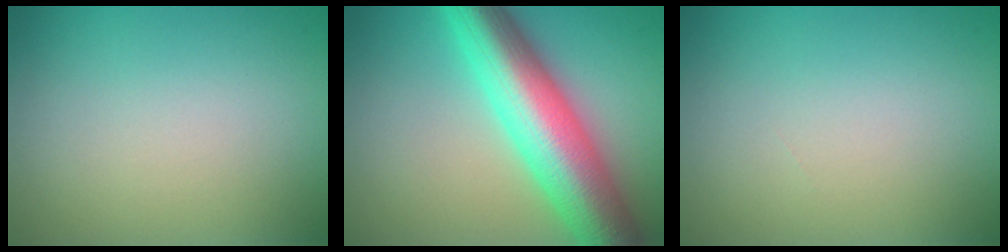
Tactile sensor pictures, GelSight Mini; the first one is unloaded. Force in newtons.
{"total": 11.1, "press": 11.1, "slide": 0.2}
{"total": 0.0}